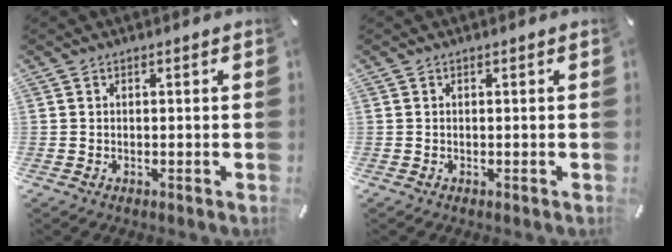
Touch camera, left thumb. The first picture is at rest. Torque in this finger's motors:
{"motor_torque": [0.00, 0.00, 0.00, -0.01, 0.00]}